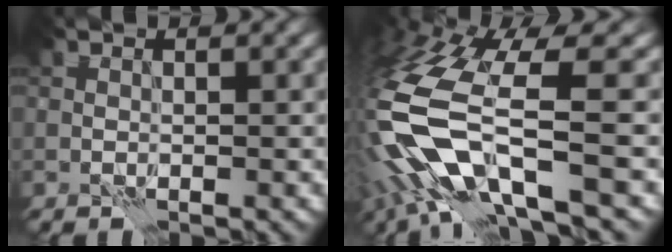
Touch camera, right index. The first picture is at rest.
{"total": 12.3, "force": [-4.3, 4.5, 10.6], "torque": [-0.238, -0.020, -0.079]}